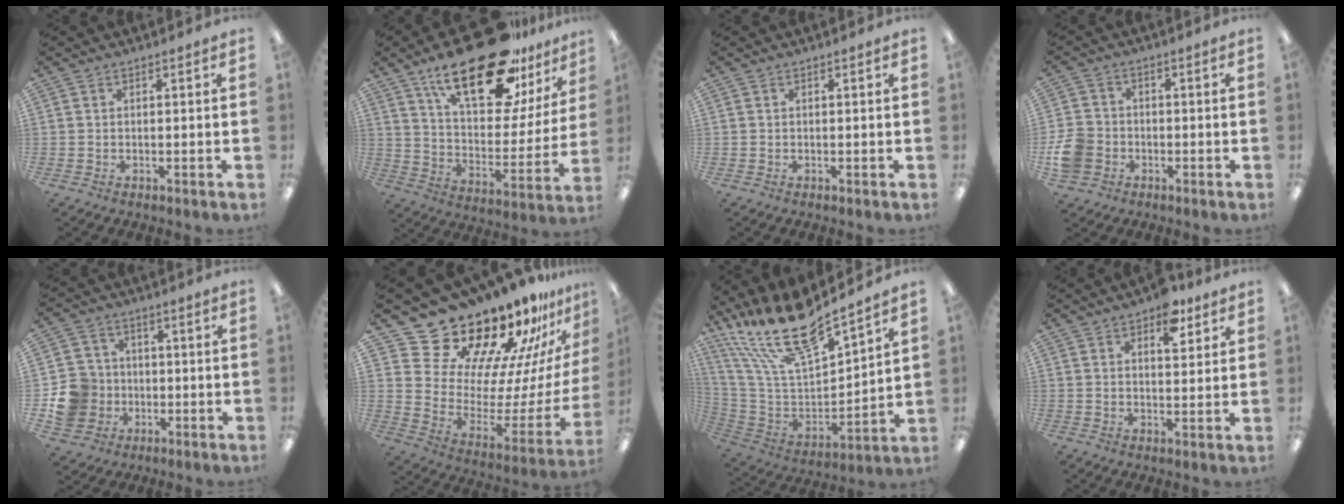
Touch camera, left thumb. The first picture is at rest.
{"total": 27.1, "force": [18.4, 10.4, 17.0], "torque": [-0.266, -0.107, 0.307]}
{"total": 0.0}
{"total": 7.6, "force": [-2.0, 6.5, 3.4], "torque": [-0.083, 0.016, -0.039]}
{"total": 10.8, "force": [-2.6, 10.1, 2.7], "torque": [-0.064, 0.033, -0.037]}
{"total": 22.9, "force": [20.1, 9.1, 6.1], "torque": [-0.091, -0.176, 0.371]}
{"total": 20.7, "force": [16.9, 5.1, 10.7], "torque": [-0.221, -0.117, 0.298]}
{"total": 7.7, "force": [4.9, 3.8, 4.5], "torque": [-0.043, -0.025, 0.079]}